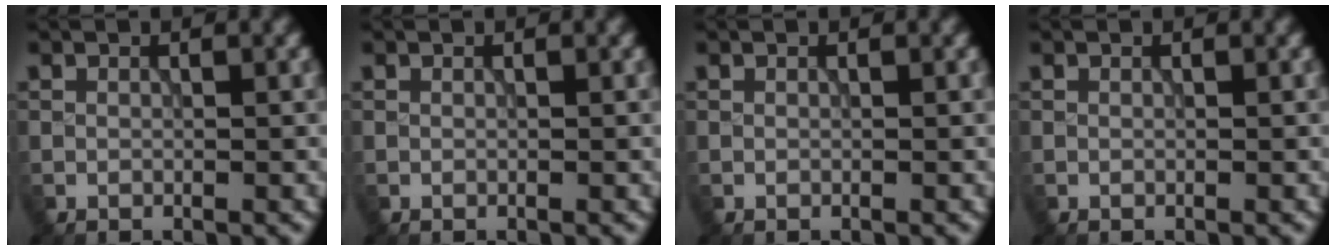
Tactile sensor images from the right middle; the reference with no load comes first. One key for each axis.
{"total": 0.0}
{"total": 0.0}
{"total": 0.0}